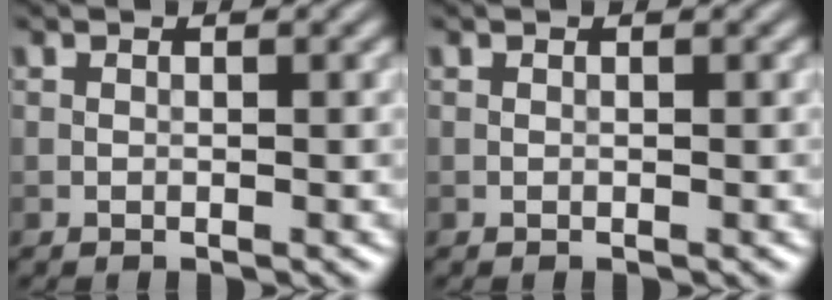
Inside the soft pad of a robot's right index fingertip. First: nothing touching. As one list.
[{"total": 0.0}]